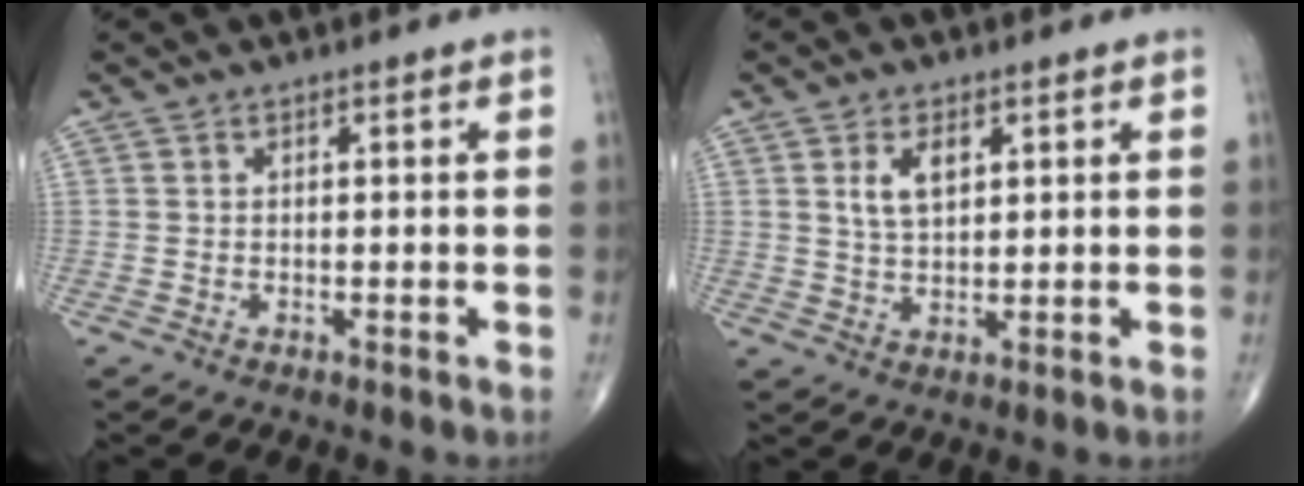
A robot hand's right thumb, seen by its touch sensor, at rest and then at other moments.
{"total": 5.0, "force": [1.9, 2.7, 3.8], "torque": [-0.063, -0.008, 0.039]}